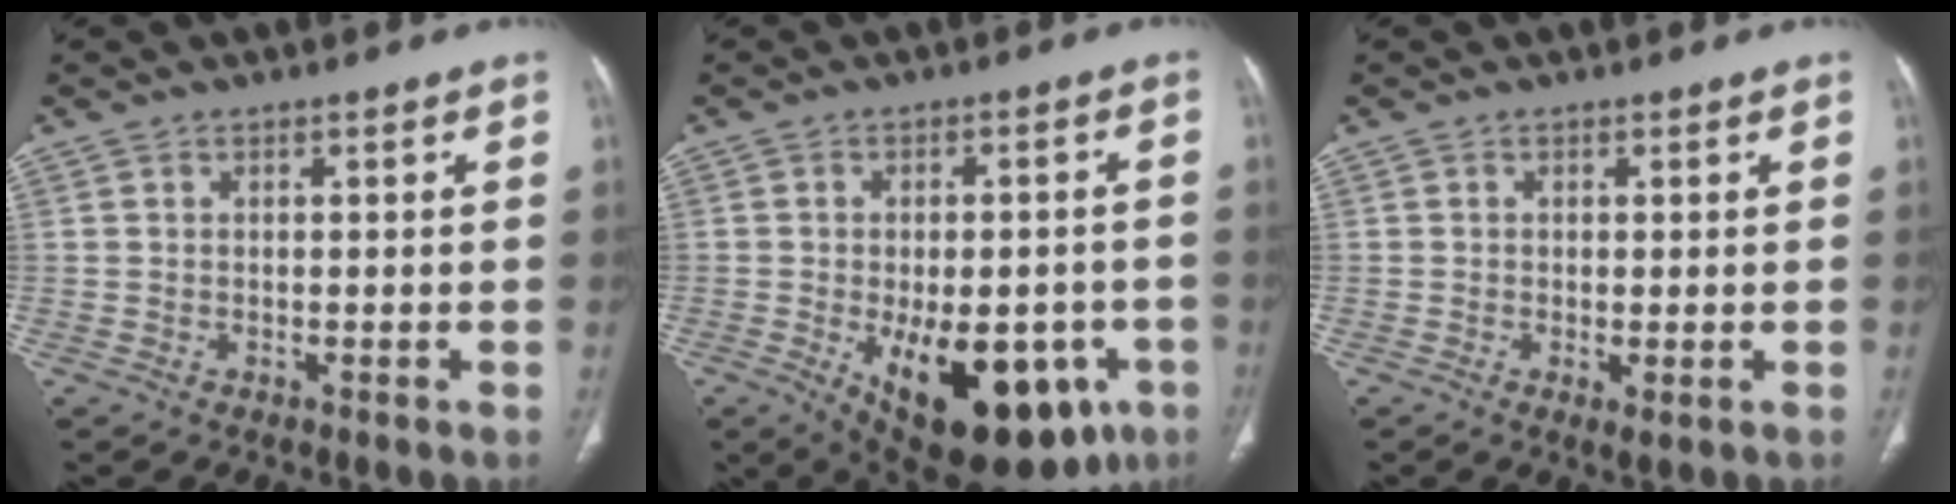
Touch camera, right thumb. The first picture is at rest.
{"total": 22.6, "force": [-8.2, 11.4, 17.7], "torque": [-0.206, 0.003, -0.090]}
{"total": 1.6, "force": [-0.4, 0.4, 1.5], "torque": [-0.036, -0.010, -0.006]}